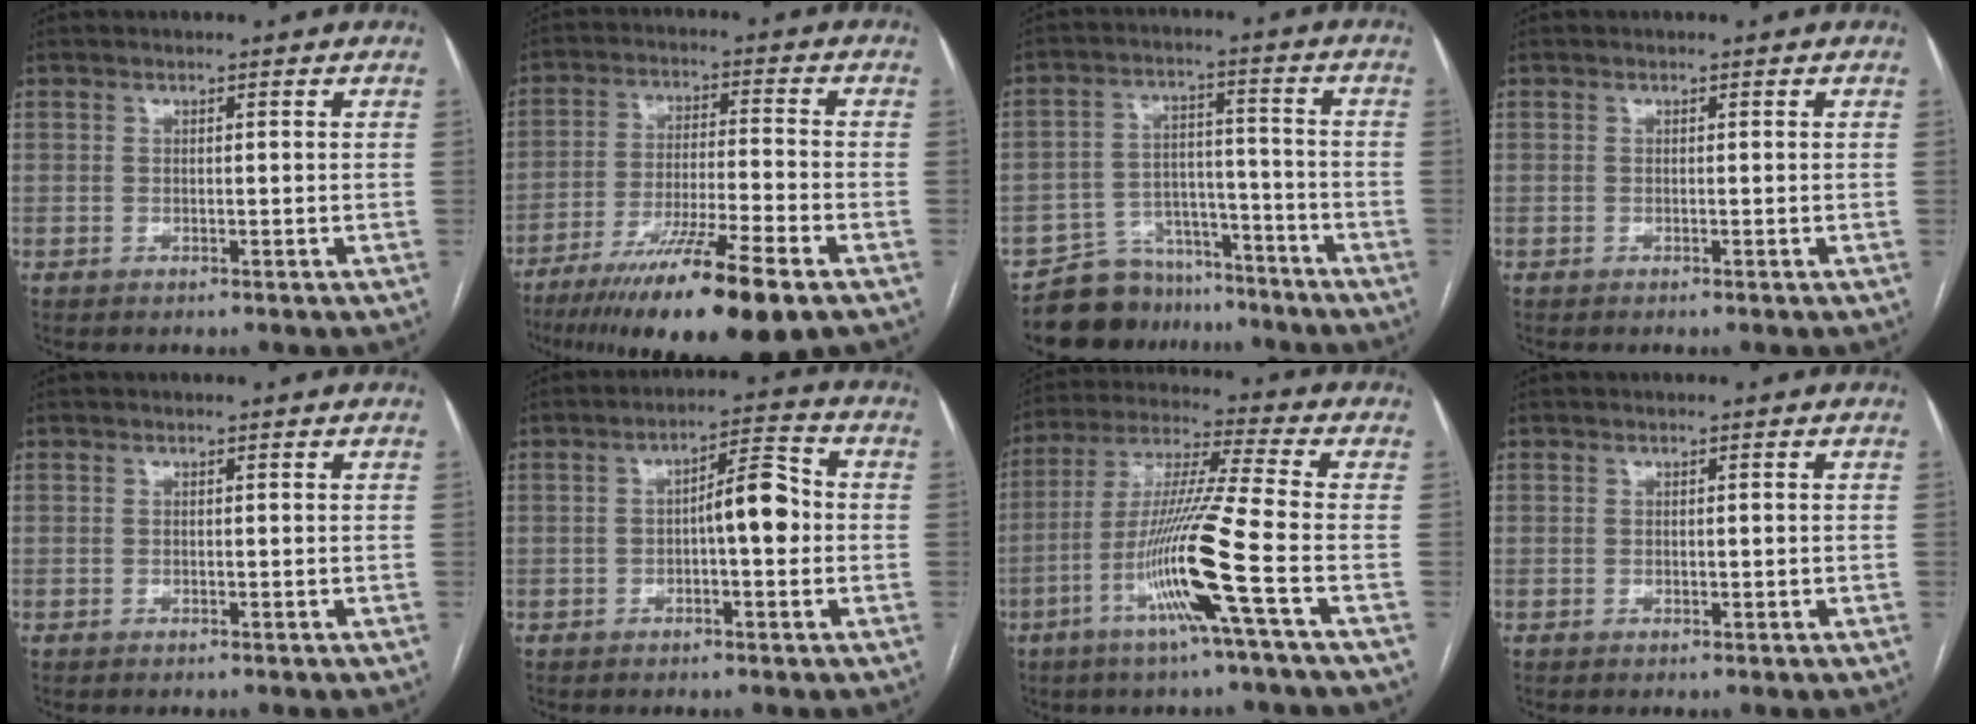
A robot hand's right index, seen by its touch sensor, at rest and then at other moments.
{"total": 16.1, "force": [-10.6, 0.2, 12.1], "torque": [-0.197, -0.040, -0.179]}
{"total": 9.7, "force": [-8.3, 4.9, 0.2], "torque": [0.008, 0.046, -0.136]}
{"total": 0.0}
{"total": 0.0}
{"total": 6.9, "force": [-0.5, 1.8, 6.6], "torque": [-0.097, 0.025, -0.008]}
{"total": 14.6, "force": [-5.4, -2.1, 13.4], "torque": [-0.264, -0.013, -0.109]}
{"total": 0.7, "force": [0.0, 0.4, 0.5], "torque": [-0.009, 0.001, 0.003]}